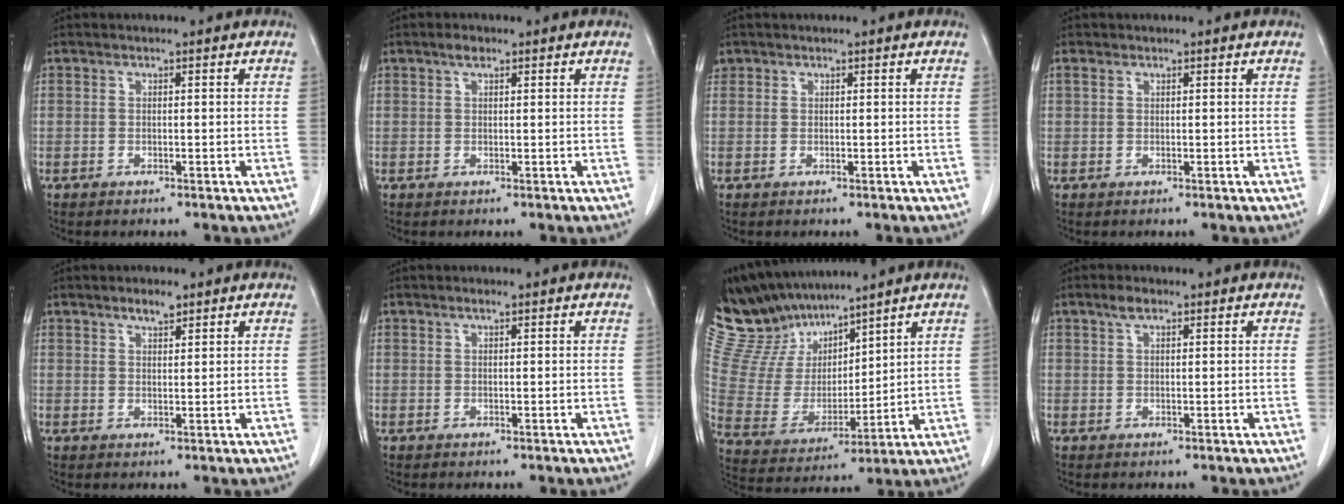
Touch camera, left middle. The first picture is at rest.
{"total": 1.3, "force": [0.9, 0.5, 0.9], "torque": [-0.017, 0.006, 0.015]}
{"total": 0.9, "force": [0.6, 0.7, 0.0], "torque": [0.005, 0.013, 0.011]}
{"total": 0.7, "force": [0.5, 0.4, 0.3], "torque": [-0.008, 0.011, 0.012]}
{"total": 2.3, "force": [1.7, 0.6, 1.3], "torque": [-0.026, 0.001, 0.031]}
{"total": 0.6, "force": [0.4, 0.0, 0.4], "torque": [-0.011, 0.001, 0.009]}
{"total": 14.1, "force": [12.9, 4.3, 3.5], "torque": [-0.090, 0.013, 0.266]}
{"total": 1.8, "force": [1.1, 0.7, 1.2], "torque": [-0.023, 0.007, 0.021]}